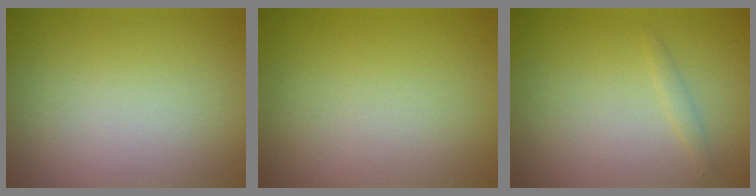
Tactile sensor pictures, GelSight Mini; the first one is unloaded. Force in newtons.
{"total": 0.0}
{"total": 0.8, "press": 0.8, "slide": 0.1}